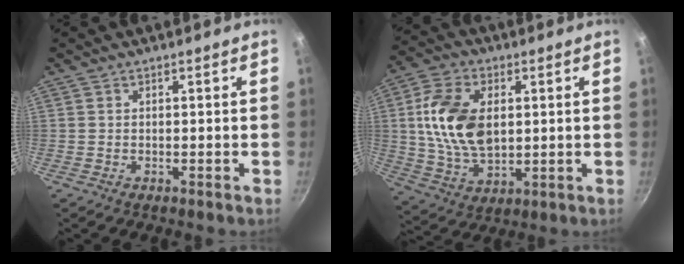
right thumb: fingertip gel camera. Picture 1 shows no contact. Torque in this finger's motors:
{"motor_torque": [0.71, 0.69, 1.63, 0.26, 0.49]}